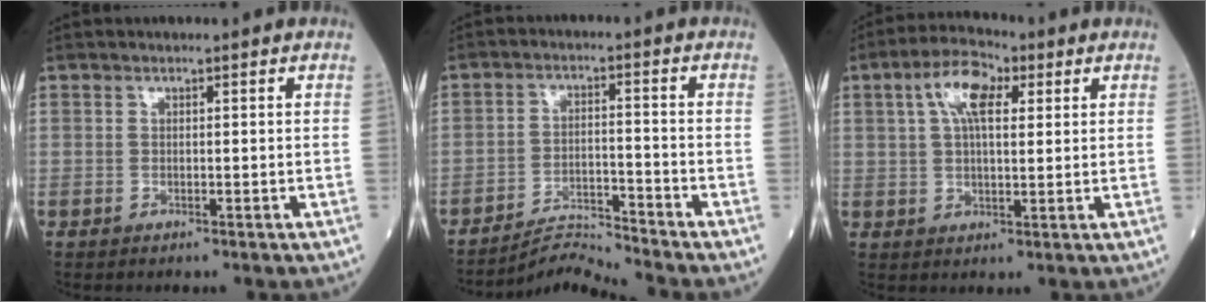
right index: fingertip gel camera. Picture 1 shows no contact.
{"total": 5.5, "force": [-5.0, -2.0, -1.2], "torque": [0.008, -0.009, -0.087]}
{"total": 7.8, "force": [2.9, 3.2, 6.5], "torque": [-0.128, 0.022, 0.050]}